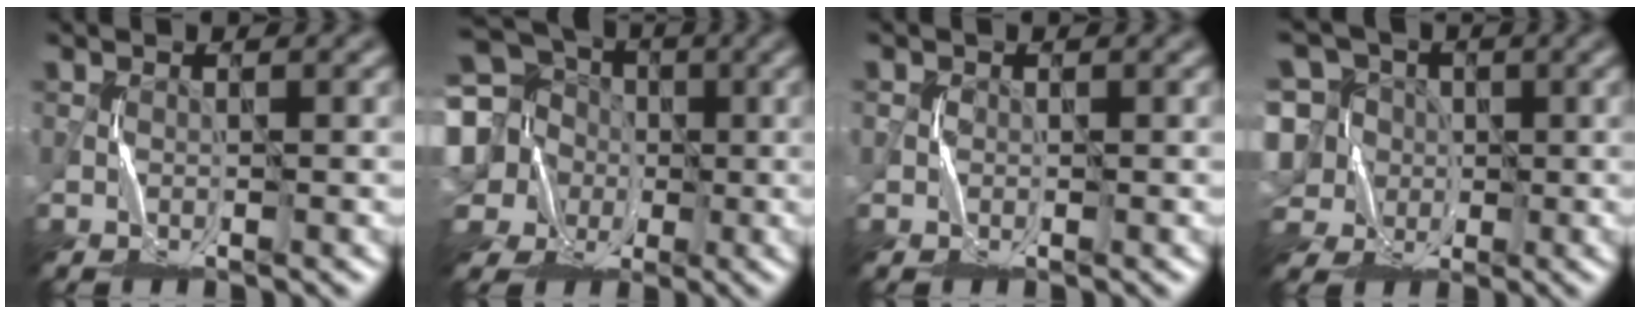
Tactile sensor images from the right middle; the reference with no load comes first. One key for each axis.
{"total": 17.9, "fx": 1.5, "fy": 16.0, "fz": 8.0, "tx": -0.218, "ty": 0.020, "tz": -0.015}
{"total": 0.6, "fx": 0.0, "fy": 0.6, "fz": 0.1, "tx": 0.003, "ty": 0.000, "tz": -0.003}
{"total": 11.0, "fx": 0.7, "fy": 9.9, "fz": 4.7, "tx": -0.125, "ty": 0.036, "tz": -0.021}